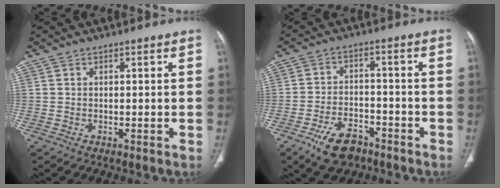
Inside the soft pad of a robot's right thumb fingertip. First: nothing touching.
{"total": 8.6, "force": [-5.5, 4.9, 4.5], "torque": [-0.071, 0.030, -0.090]}